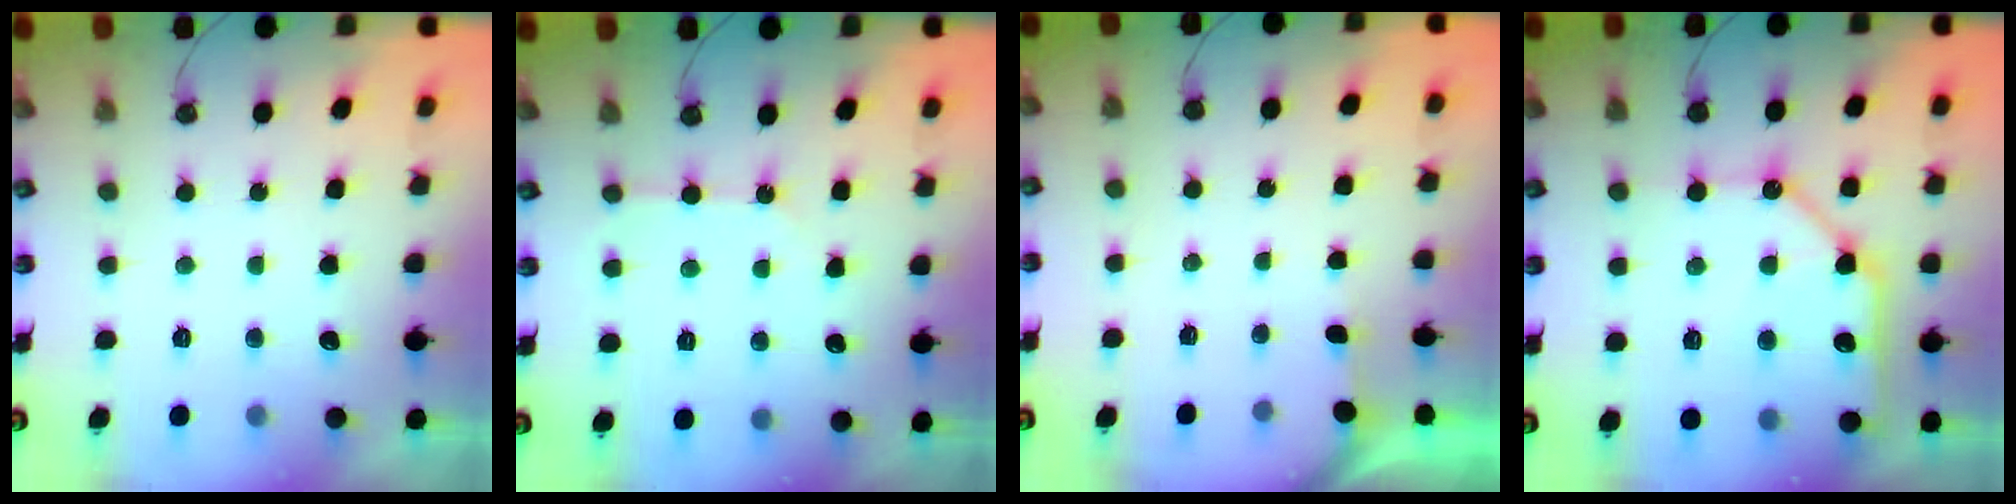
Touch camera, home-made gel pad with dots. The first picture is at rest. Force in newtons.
{"total": 4.8, "press": 4.7, "slide": 0.7}
{"total": 1.9, "press": 1.9, "slide": 0.2}
{"total": 14.2, "press": 14.1, "slide": 2.1}